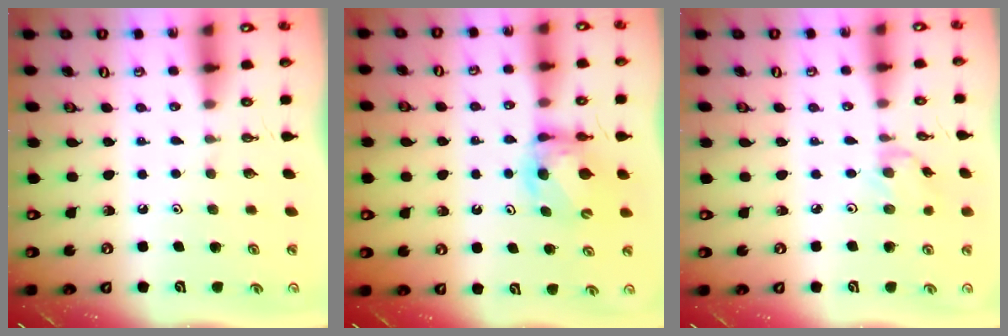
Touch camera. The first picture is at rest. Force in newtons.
{"total": 6.4, "press": 6.4, "slide": 0.2}
{"total": 1.1, "press": 1.1, "slide": 0.3}